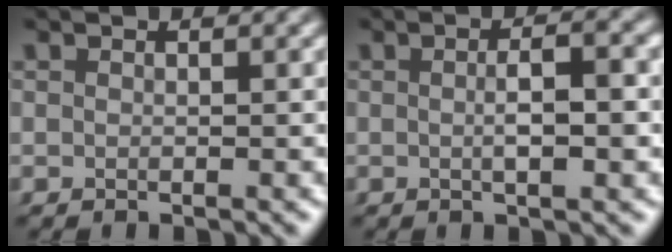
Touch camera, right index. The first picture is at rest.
{"total": 2.8, "force": [-0.2, 0.6, 2.7], "torque": [-0.039, 0.002, -0.005]}